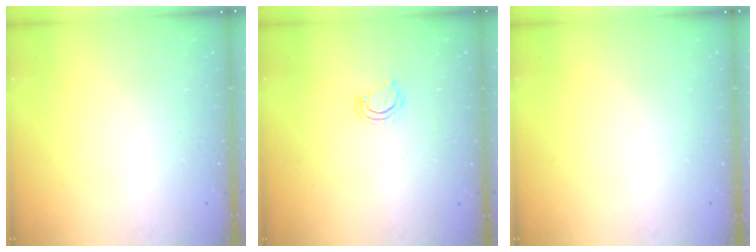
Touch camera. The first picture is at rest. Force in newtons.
{"total": 4.7, "press": 4.6, "slide": 0.4}
{"total": 0.0}